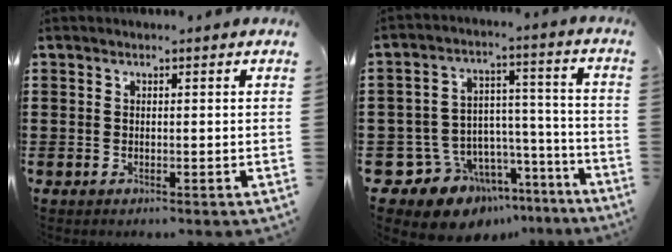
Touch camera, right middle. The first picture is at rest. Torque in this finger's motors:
{"motor_torque": [0.16, -0.13, 0.36, 0.02]}